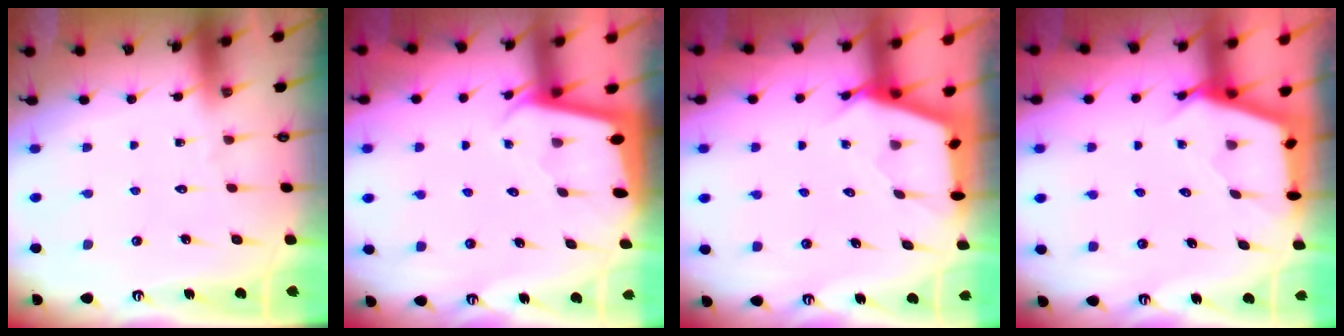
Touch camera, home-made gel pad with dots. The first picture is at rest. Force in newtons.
{"total": 1.9, "press": 1.9, "slide": 0.1}
{"total": 2.7, "press": 2.7, "slide": 0.3}
{"total": 2.7, "press": 2.7, "slide": 0.3}